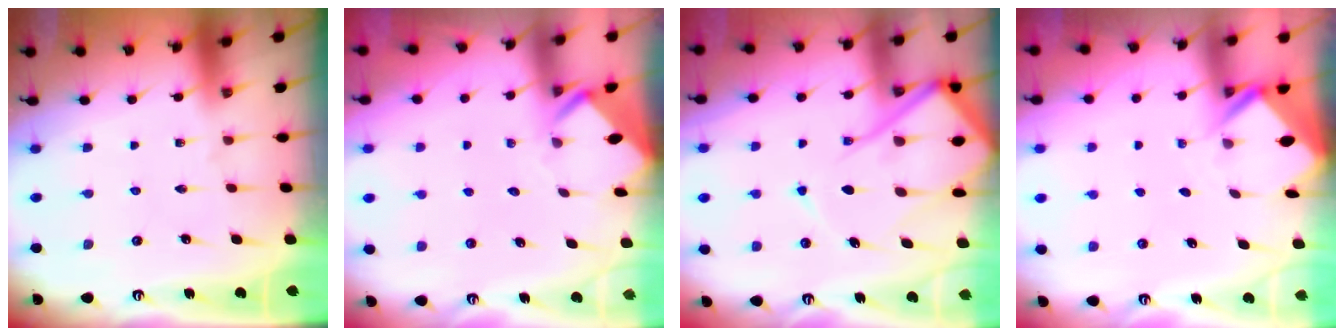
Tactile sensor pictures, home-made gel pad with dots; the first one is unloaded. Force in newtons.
{"total": 3.4, "press": 3.4, "slide": 0.2}
{"total": 16.0, "press": 15.9, "slide": 1.5}
{"total": 2.3, "press": 2.3, "slide": 0.1}